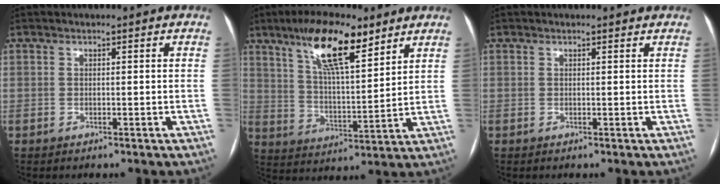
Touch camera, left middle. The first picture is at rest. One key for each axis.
{"total": 13.5, "fx": 8.7, "fy": 3.1, "fz": 9.8, "tx": -0.179, "ty": 0.010, "tz": 0.157}
{"total": 1.4, "fx": 1.3, "fy": 0.3, "fz": 0.4, "tx": -0.015, "ty": 0.008, "tz": 0.014}